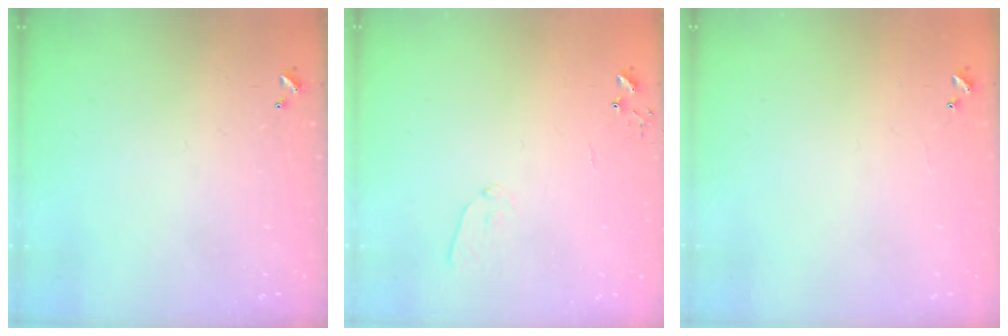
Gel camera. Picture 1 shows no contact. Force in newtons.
{"total": 5.6, "press": 5.6, "slide": 0.6}
{"total": 3.7, "press": 3.6, "slide": 0.4}